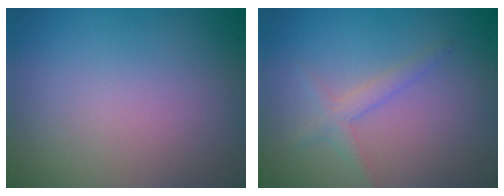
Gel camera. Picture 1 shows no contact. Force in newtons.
{"total": 1.6, "press": 1.6, "slide": 0.1}